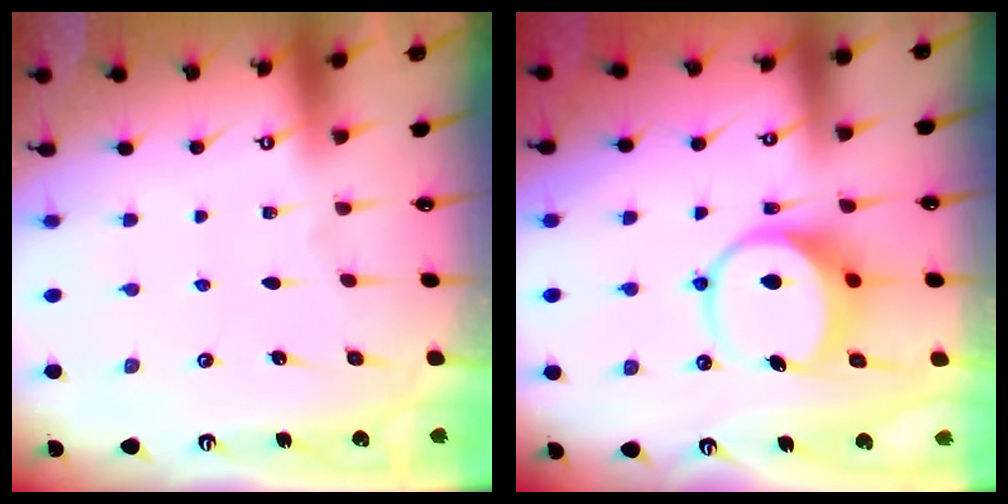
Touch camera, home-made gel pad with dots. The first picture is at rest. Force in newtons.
{"total": 8.2, "press": 8.1, "slide": 1.1}